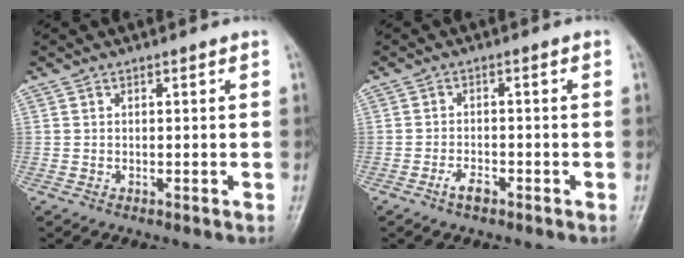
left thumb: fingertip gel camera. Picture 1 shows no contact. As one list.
[{"total": 2.6, "force": [-1.7, 1.1, 1.6], "torque": [-0.034, 0.010, -0.033]}]